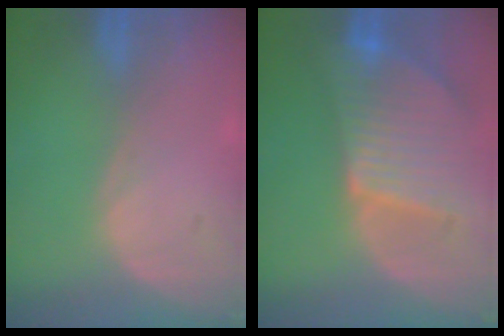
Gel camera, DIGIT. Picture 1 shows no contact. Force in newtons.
{"total": 9.4, "press": 8.2, "slide": 4.6}